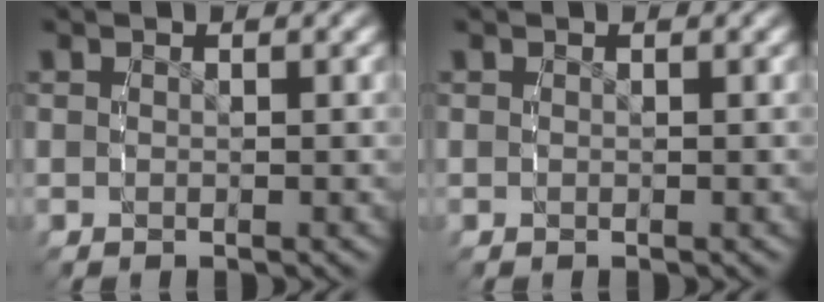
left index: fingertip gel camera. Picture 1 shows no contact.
{"total": 0.0}